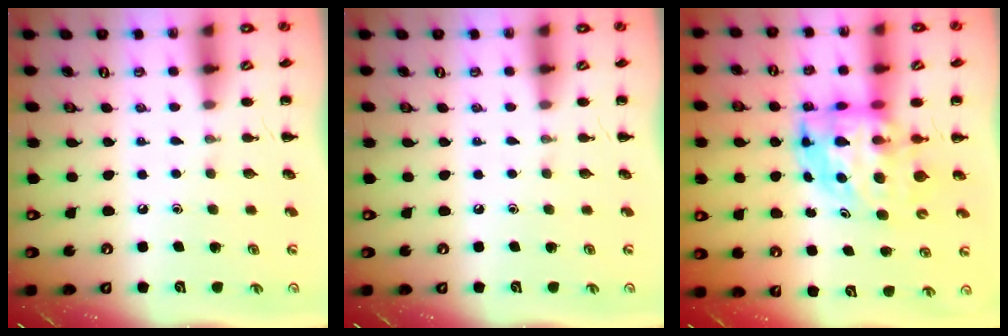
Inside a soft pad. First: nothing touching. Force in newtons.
{"total": 0.0}
{"total": 7.2, "press": 7.0, "slide": 1.9}